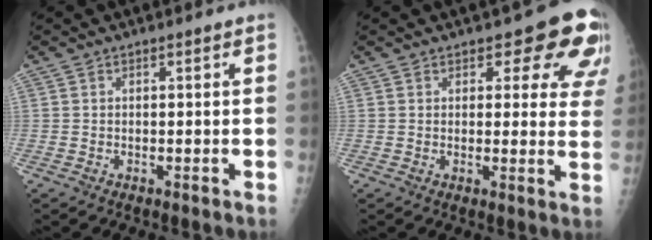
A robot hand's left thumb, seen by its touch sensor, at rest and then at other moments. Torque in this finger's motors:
{"motor_torque": [0.15, 0.24, 0.03, -0.15, 0.05]}